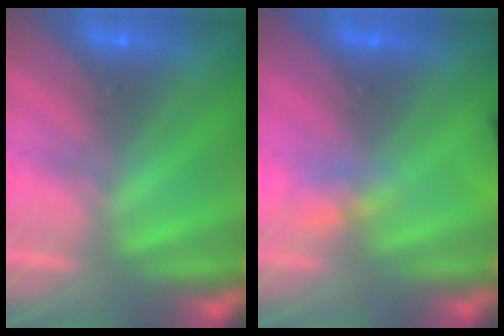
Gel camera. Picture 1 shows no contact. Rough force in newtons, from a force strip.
{"total": 3.5}